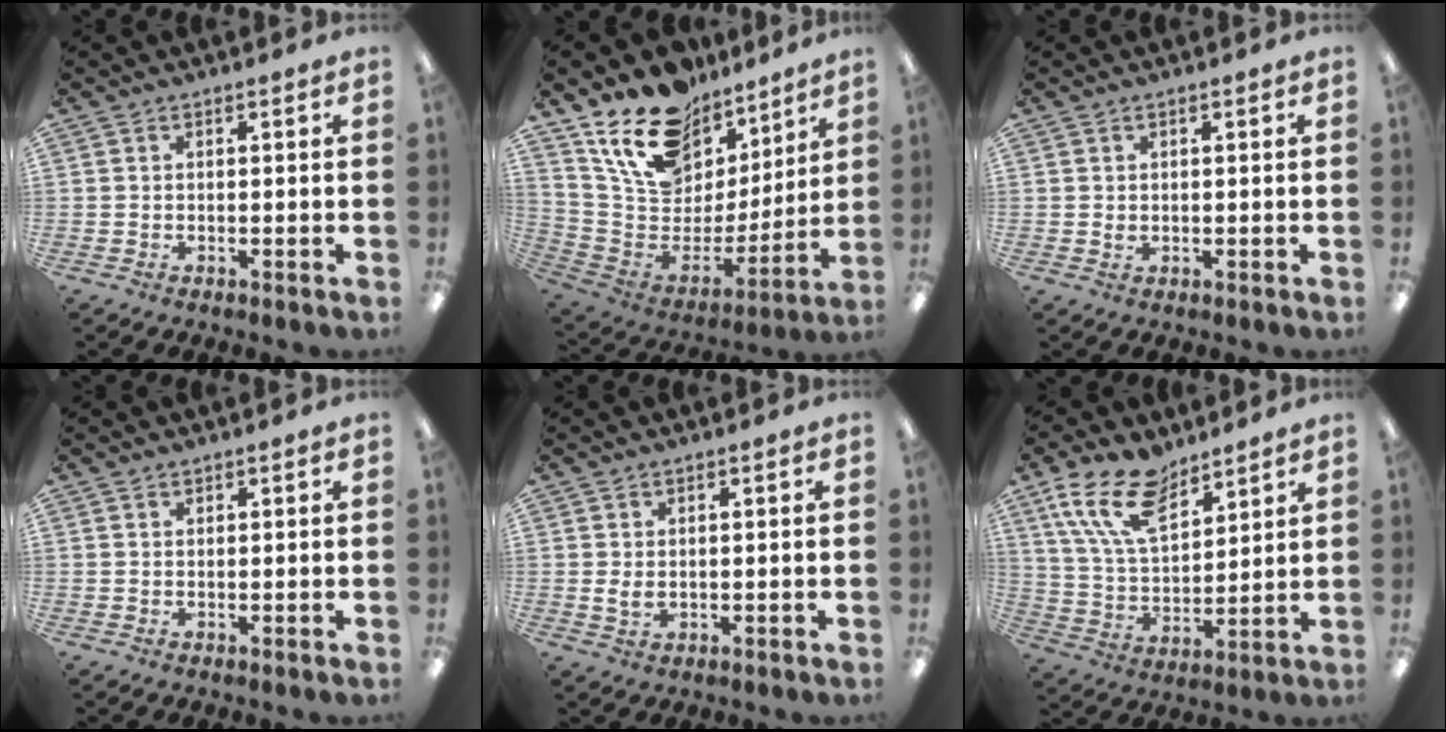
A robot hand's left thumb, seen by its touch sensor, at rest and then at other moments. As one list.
[{"total": 18.1, "force": [13.7, 9.8, 6.7], "torque": [-0.134, -0.101, 0.250]}, {"total": 0.8, "force": [0.2, 0.6, 0.5], "torque": [-0.002, -0.001, 0.002]}, {"total": 0.6, "force": [0.6, 0.2, 0.0], "torque": [0.000, 0.001, 0.011]}, {"total": 2.5, "force": [0.3, 1.6, 1.9], "torque": [-0.028, -0.001, 0.005]}, {"total": 15.3, "force": [9.9, 7.7, 8.8], "torque": [-0.180, -0.032, 0.186]}]